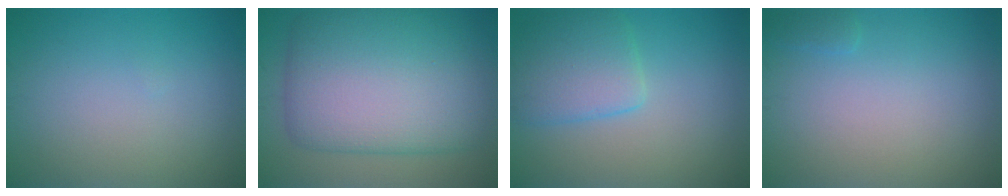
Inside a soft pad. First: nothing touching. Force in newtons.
{"total": 12.3, "press": 12.3, "slide": 0.2}
{"total": 4.4, "press": 4.4, "slide": 0.3}
{"total": 0.7, "press": 0.7, "slide": 0.0}